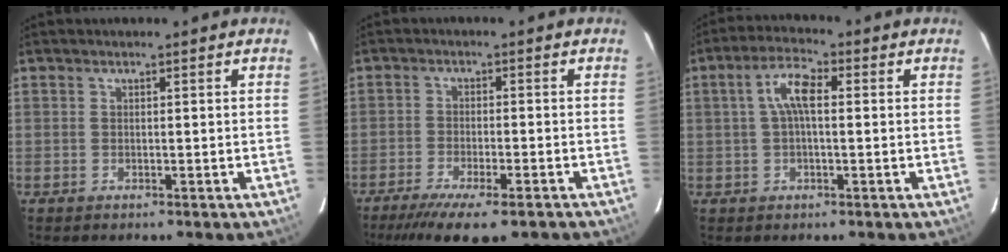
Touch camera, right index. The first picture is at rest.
{"total": 12.7, "force": [-9.7, 2.8, 7.7], "torque": [-0.161, -0.044, -0.154]}
{"total": 5.7, "force": [0.8, 1.9, 5.3], "torque": [-0.105, 0.016, 0.013]}